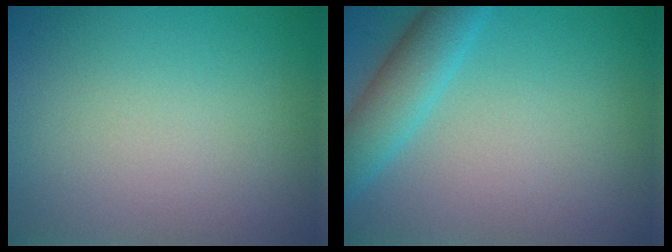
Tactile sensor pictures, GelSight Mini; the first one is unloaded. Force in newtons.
{"total": 4.2, "press": 4.2, "slide": 0.1}